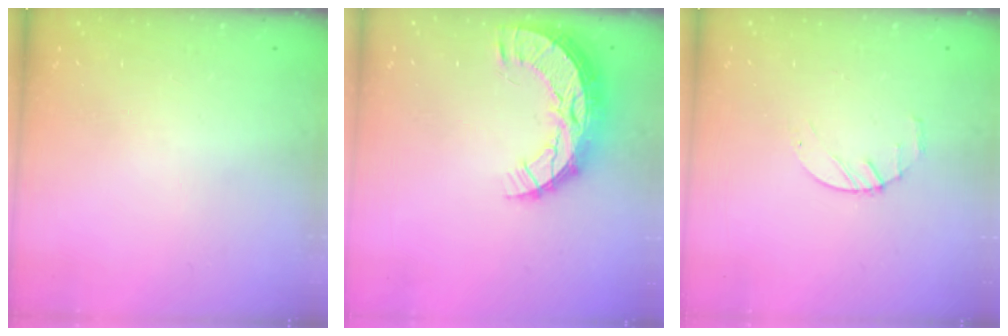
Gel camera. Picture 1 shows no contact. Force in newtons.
{"total": 13.0, "press": 13.0, "slide": 0.9}
{"total": 2.4, "press": 2.3, "slide": 0.3}